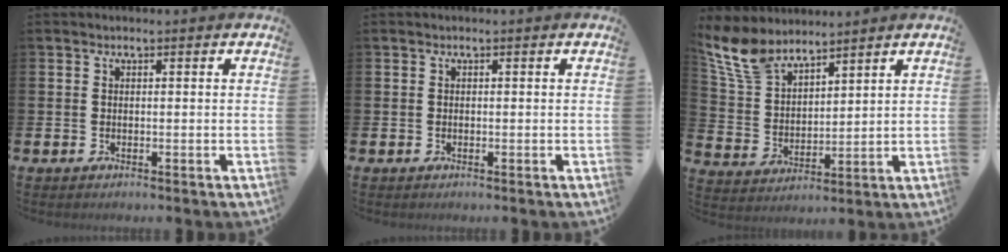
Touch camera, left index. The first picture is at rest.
{"total": 0.0}
{"total": 8.4, "force": [7.5, 2.8, 2.5], "torque": [-0.089, -0.029, 0.141]}